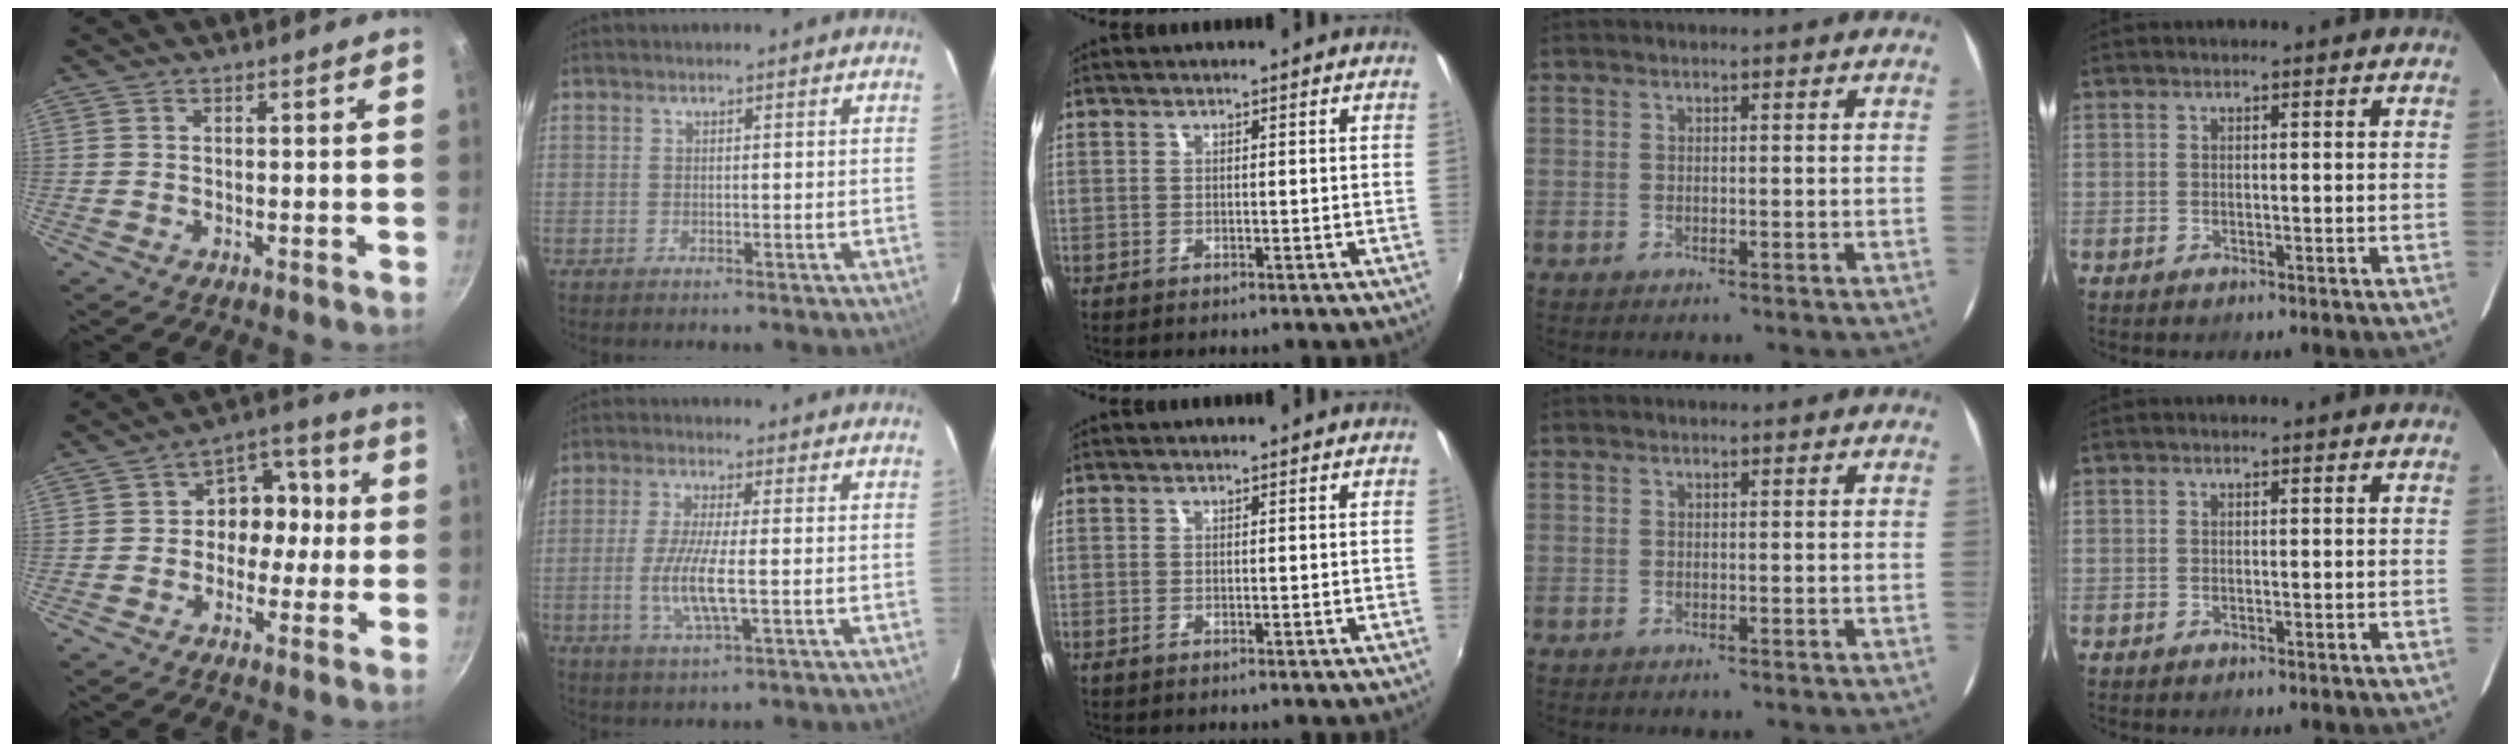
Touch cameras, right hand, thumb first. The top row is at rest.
{"thumb": {"total": 9.5, "force": [-0.5, 7.8, 5.5], "torque": [-0.017, 0.034, -0.022]}, "index": {"total": 8.2, "force": [-1.5, 1.3, 8.0], "torque": [-0.161, -0.008, -0.031]}}